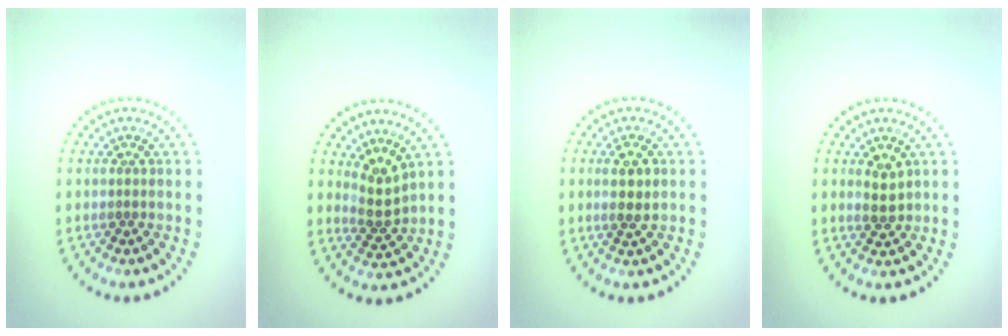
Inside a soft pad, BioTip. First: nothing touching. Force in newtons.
{"total": 2.4, "press": 1.9, "slide": 1.6}
{"total": 2.0, "press": 1.9, "slide": 0.6}
{"total": 1.9, "press": 1.8, "slide": 0.5}